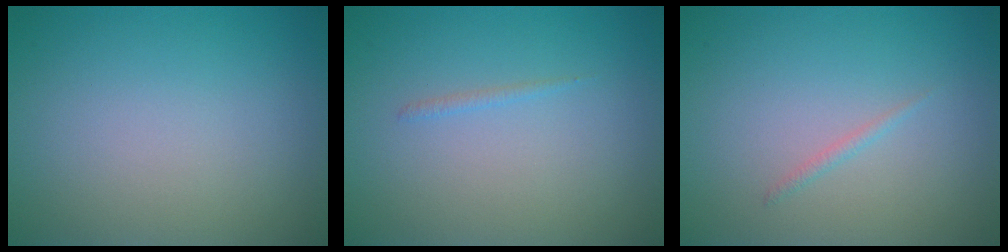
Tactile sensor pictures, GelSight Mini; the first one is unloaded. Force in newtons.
{"total": 0.5, "press": 0.5, "slide": 0.1}
{"total": 0.6, "press": 0.6, "slide": 0.1}